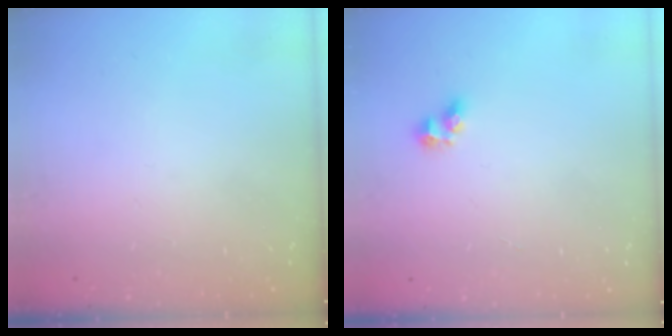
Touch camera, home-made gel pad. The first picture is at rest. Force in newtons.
{"total": 4.4, "press": 4.3, "slide": 0.8}